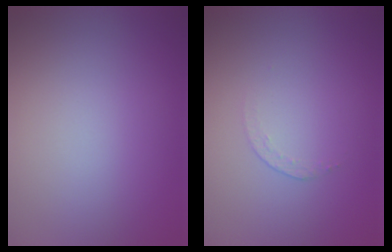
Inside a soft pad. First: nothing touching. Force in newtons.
{"total": 0.7, "press": 0.4, "slide": 0.6}